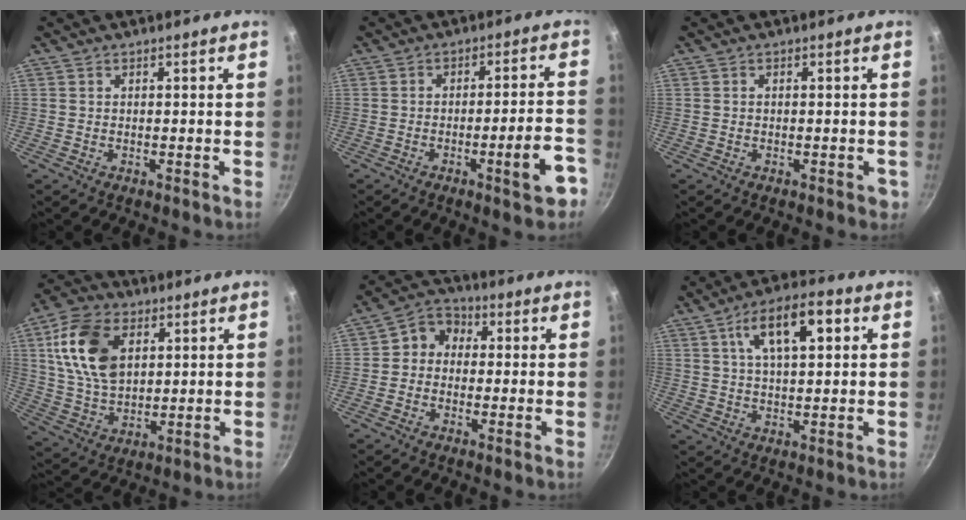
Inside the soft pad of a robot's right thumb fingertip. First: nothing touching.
{"total": 8.6, "force": [-4.3, 1.8, 7.3], "torque": [-0.089, 0.034, -0.053]}
{"total": 1.6, "force": [-0.6, 1.0, 1.2], "torque": [-0.010, 0.004, -0.007]}
{"total": 15.3, "force": [4.7, 9.8, 10.8], "torque": [-0.183, -0.008, 0.091]}
{"total": 5.8, "force": [0.1, 5.1, 2.8], "torque": [-0.018, 0.017, -0.021]}
{"total": 11.9, "force": [4.1, 5.1, 10.0], "torque": [-0.151, 0.009, 0.063]}